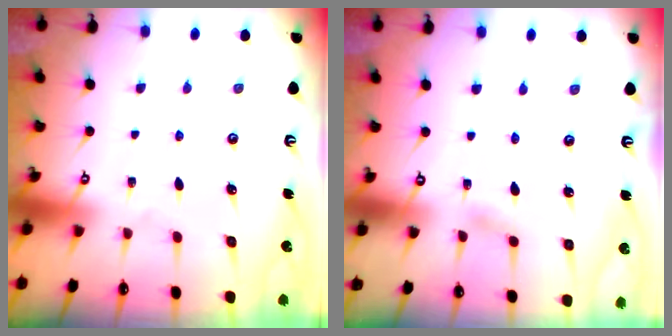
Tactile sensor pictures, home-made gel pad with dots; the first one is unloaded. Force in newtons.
{"total": 2.2, "press": 2.2, "slide": 0.3}